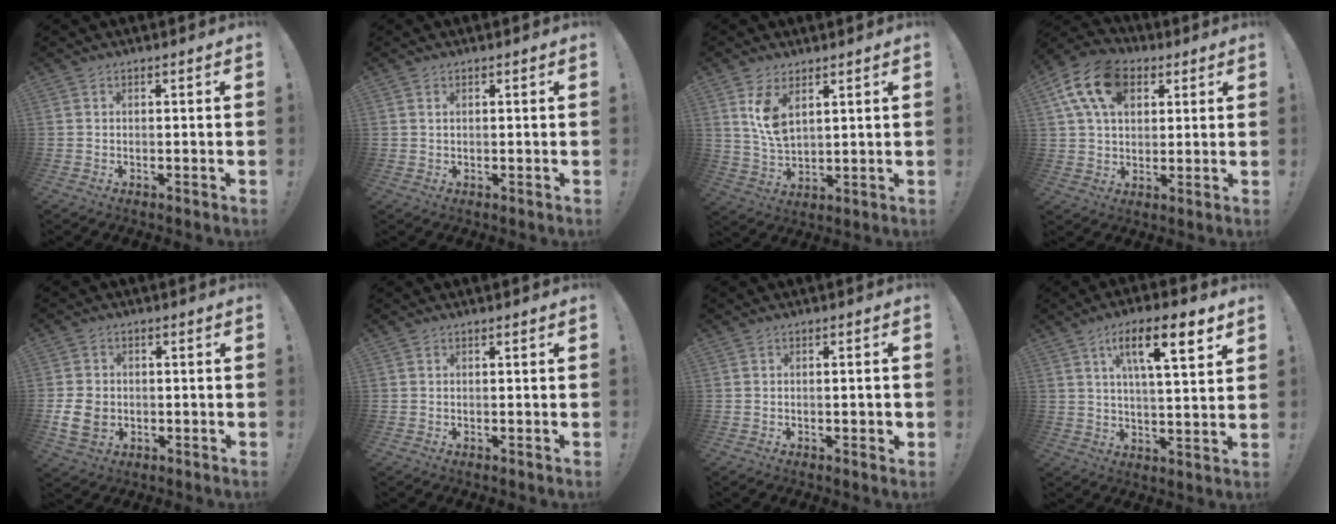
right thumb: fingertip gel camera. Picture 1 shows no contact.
{"total": 0.8, "force": [0.4, 0.3, 0.6], "torque": [-0.005, -0.003, 0.007]}
{"total": 8.2, "force": [4.7, 4.1, 5.3], "torque": [-0.091, -0.030, 0.084]}
{"total": 16.0, "force": [6.4, 10.8, 10.0], "torque": [-0.168, -0.012, 0.121]}
{"total": 8.5, "force": [-1.2, 6.7, 5.1], "torque": [-0.085, 0.004, -0.017]}
{"total": 0.0}
{"total": 1.9, "force": [-0.8, 0.5, 1.7], "torque": [-0.031, 0.008, -0.012]}
{"total": 13.8, "force": [6.2, 3.6, 11.8], "torque": [-0.190, -0.013, 0.093]}